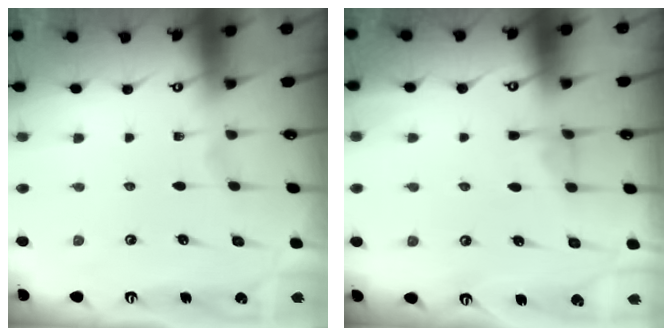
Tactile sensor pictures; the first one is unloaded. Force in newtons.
{"total": 3.8, "press": 3.8, "slide": 0.6}